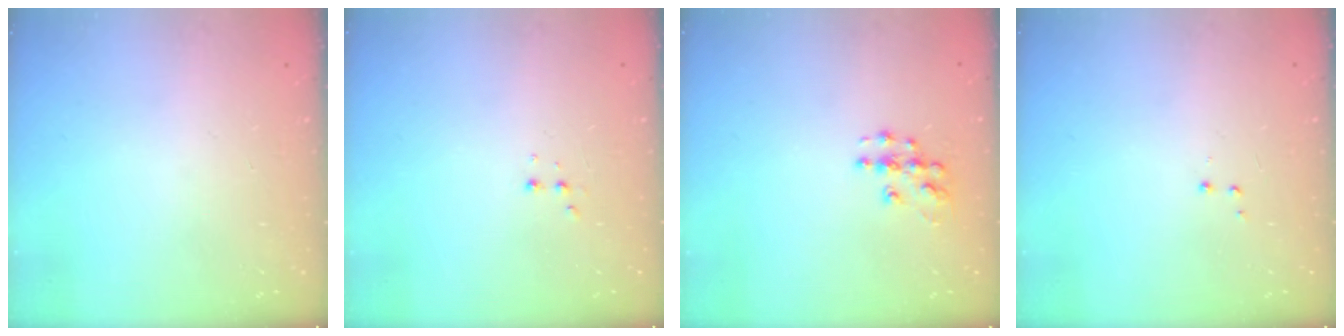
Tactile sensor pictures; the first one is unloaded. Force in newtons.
{"total": 2.5, "press": 2.4, "slide": 0.8}
{"total": 8.2, "press": 8.2, "slide": 0.4}
{"total": 2.9, "press": 2.8, "slide": 0.7}